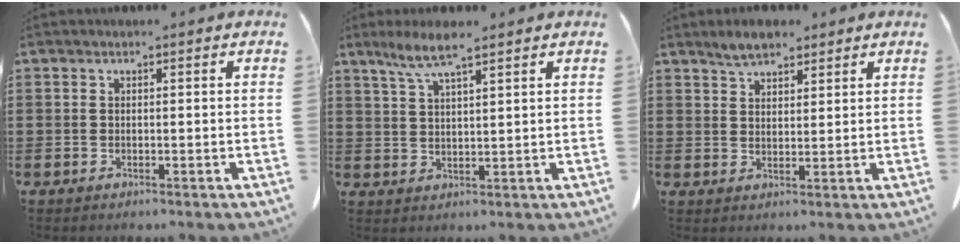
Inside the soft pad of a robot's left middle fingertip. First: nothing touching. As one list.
[{"total": 5.7, "force": [4.0, 0.7, 4.1], "torque": [-0.089, -0.002, 0.070]}, {"total": 4.0, "force": [3.5, 1.5, 1.5], "torque": [-0.029, -0.002, 0.063]}]